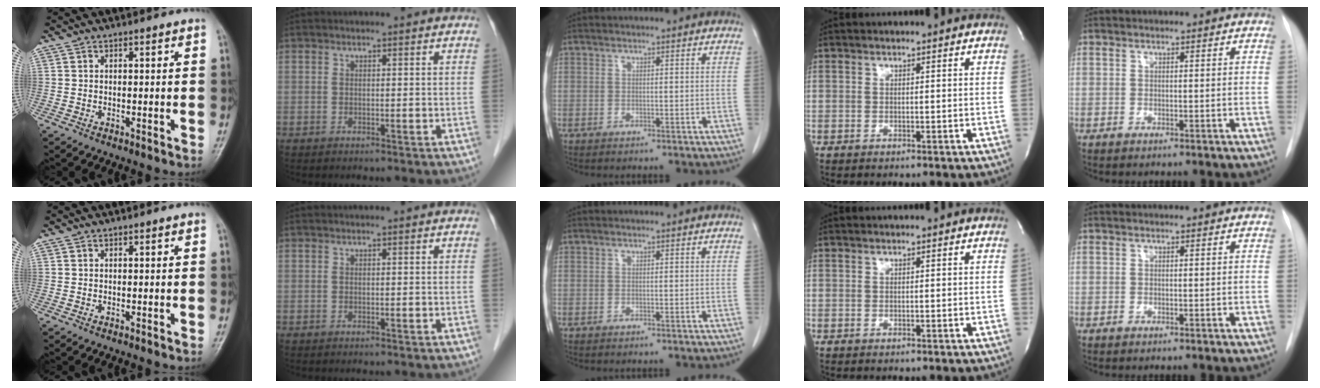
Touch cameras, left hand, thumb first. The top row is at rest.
{}